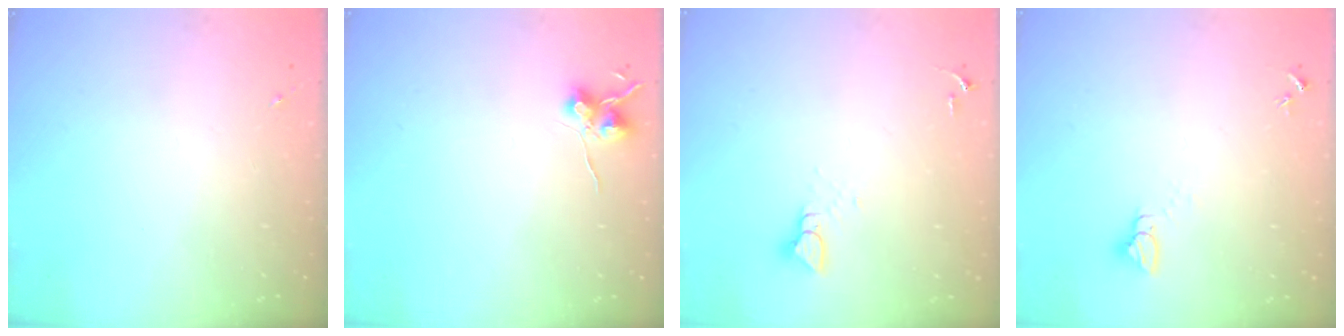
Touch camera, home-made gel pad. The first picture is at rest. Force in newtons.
{"total": 6.9, "press": 6.9, "slide": 0.6}
{"total": 3.9, "press": 3.8, "slide": 0.5}
{"total": 2.8, "press": 2.8, "slide": 0.1}